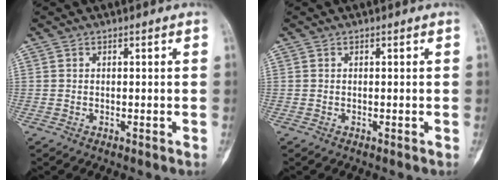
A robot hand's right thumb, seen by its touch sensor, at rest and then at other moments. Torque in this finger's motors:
{"motor_torque": [0.00, 0.00, 0.00, 0.00, 0.01]}